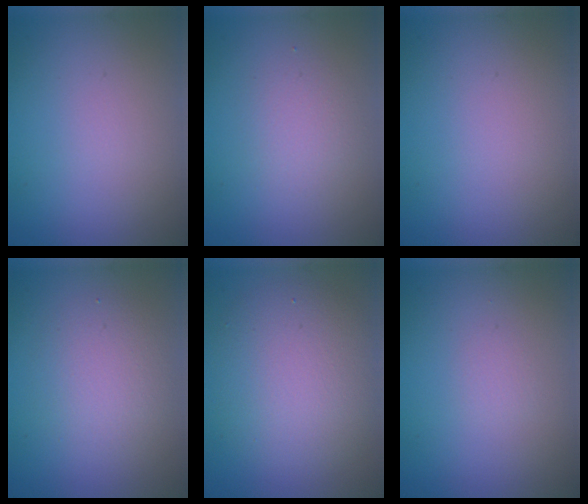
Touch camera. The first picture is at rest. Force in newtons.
{"total": 1.8, "press": 1.8, "slide": 0.1}
{"total": 0.0}
{"total": 3.1, "press": 3.1, "slide": 0.1}
{"total": 5.8, "press": 5.8, "slide": 0.5}
{"total": 0.5, "press": 0.5, "slide": 0.0}